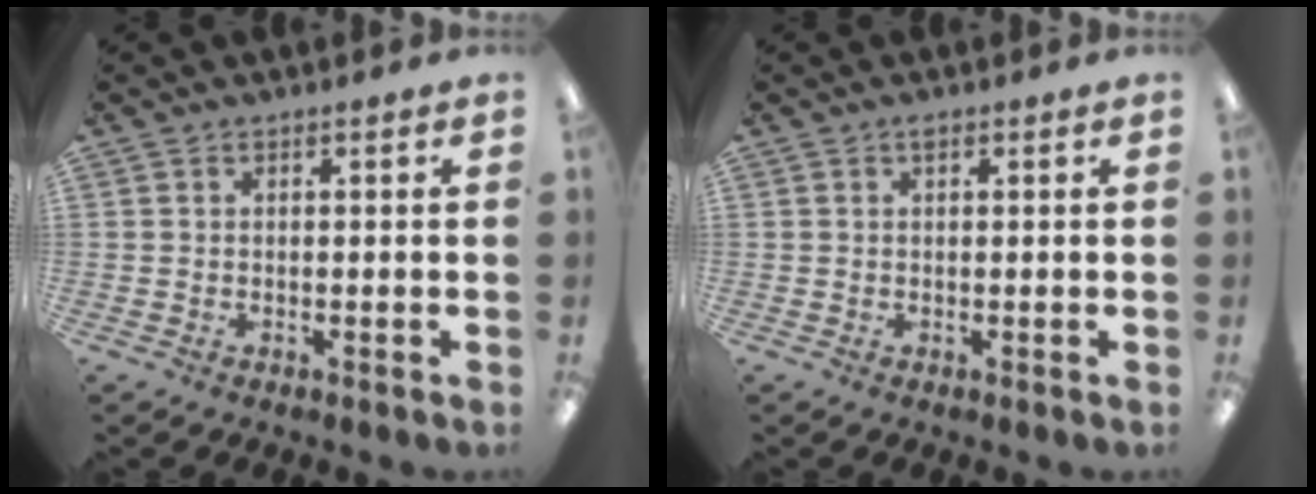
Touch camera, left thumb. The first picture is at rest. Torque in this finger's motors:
{"motor_torque": [0.16, -0.01, 0.07, -0.21, 0.00]}